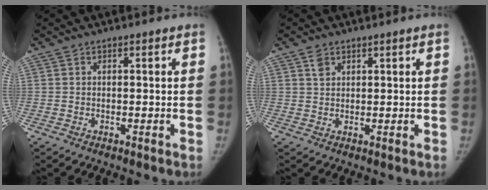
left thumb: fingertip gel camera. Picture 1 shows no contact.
{"total": 2.1, "force": [1.2, 1.5, 0.8], "torque": [-0.004, -0.003, 0.021]}